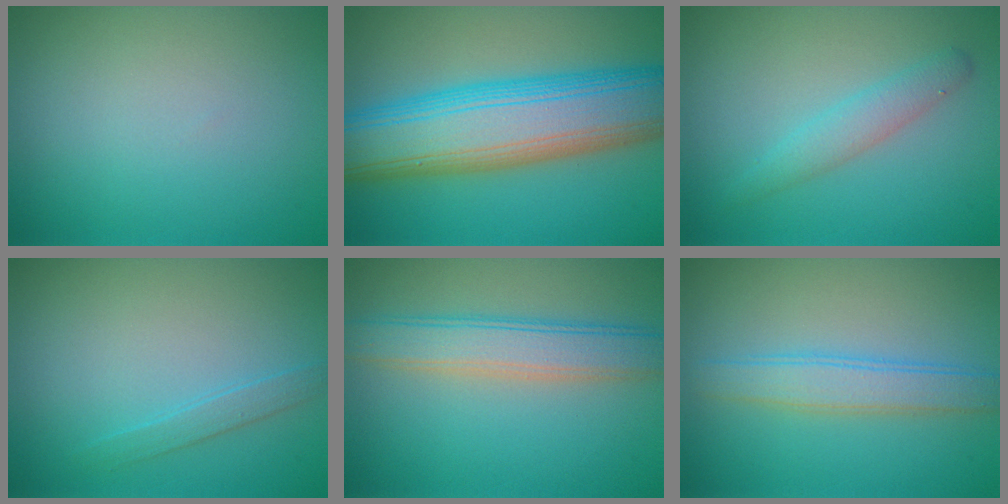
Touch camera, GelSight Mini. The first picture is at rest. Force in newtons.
{"total": 12.3, "press": 12.3, "slide": 0.2}
{"total": 1.3, "press": 1.3, "slide": 0.2}
{"total": 1.3, "press": 1.3, "slide": 0.1}
{"total": 4.7, "press": 4.7, "slide": 0.2}
{"total": 3.0, "press": 3.0, "slide": 0.0}